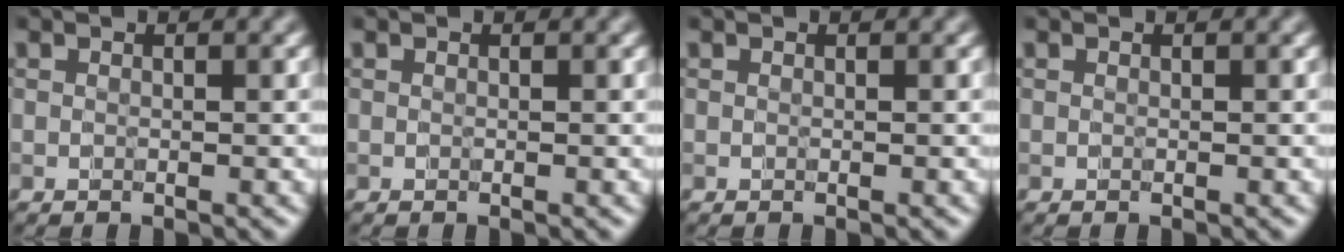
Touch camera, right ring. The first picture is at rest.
{"total": 0.0}
{"total": 0.0}
{"total": 0.0}